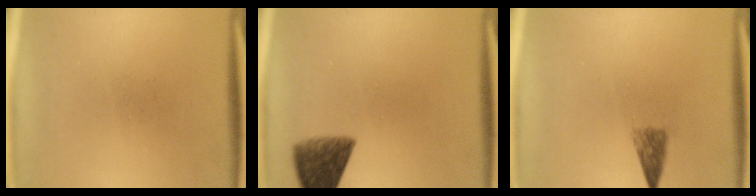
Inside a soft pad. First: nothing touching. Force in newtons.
{"total": 7.4}
{"total": 2.4}